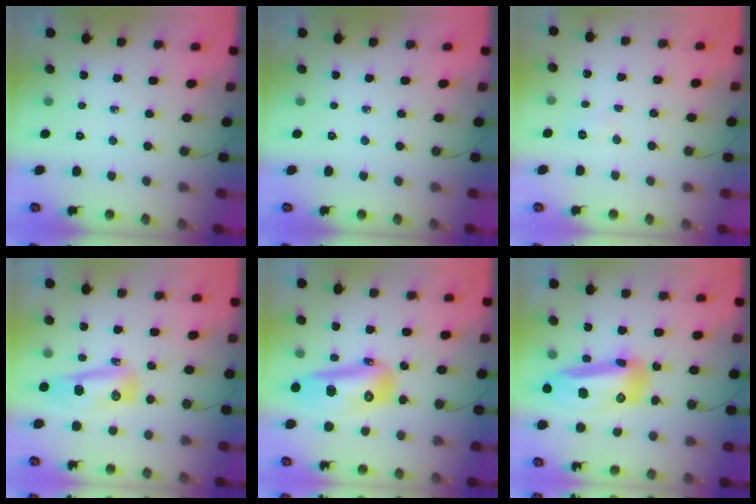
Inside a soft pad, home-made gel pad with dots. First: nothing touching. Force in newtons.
{"total": 0.0}
{"total": 3.8, "press": 3.8, "slide": 0.4}
{"total": 14.7, "press": 12.1, "slide": 8.3}
{"total": 16.8, "press": 16.7, "slide": 1.9}
{"total": 18.2, "press": 18.1, "slide": 2.1}